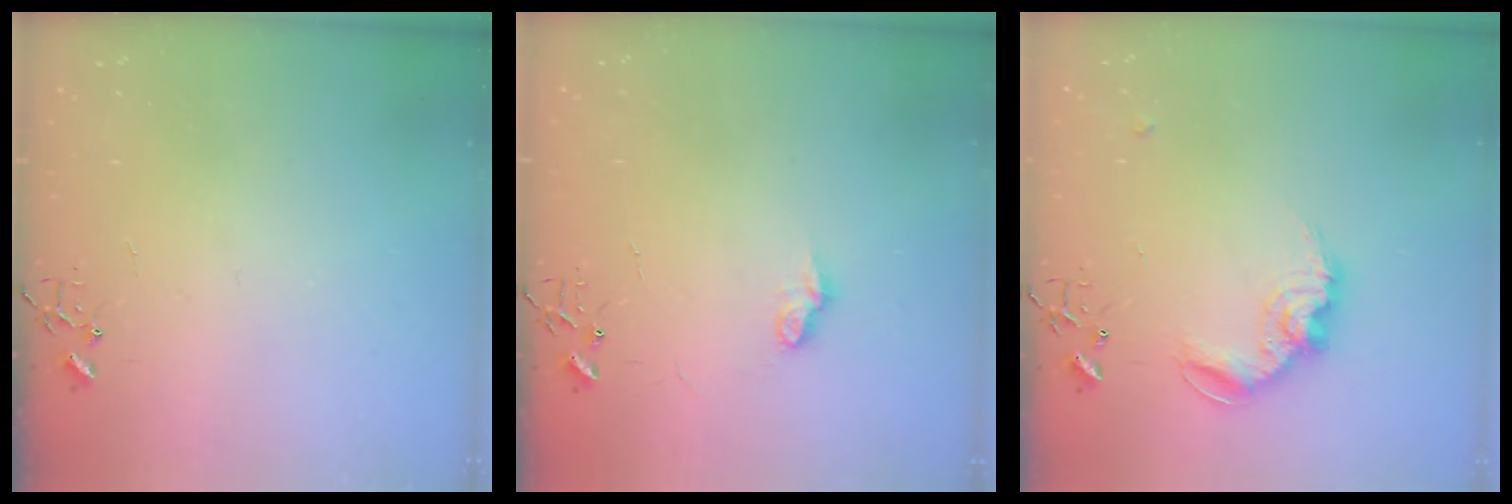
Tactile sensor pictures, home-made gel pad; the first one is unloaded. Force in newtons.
{"total": 6.9, "press": 6.9, "slide": 0.2}
{"total": 12.7, "press": 12.7, "slide": 0.5}